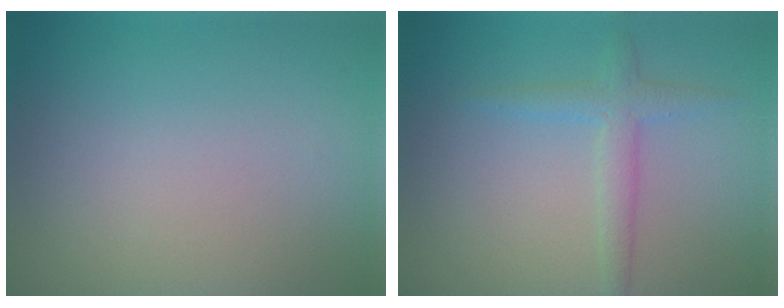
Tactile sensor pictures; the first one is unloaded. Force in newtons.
{"total": 2.4, "press": 2.4, "slide": 0.2}